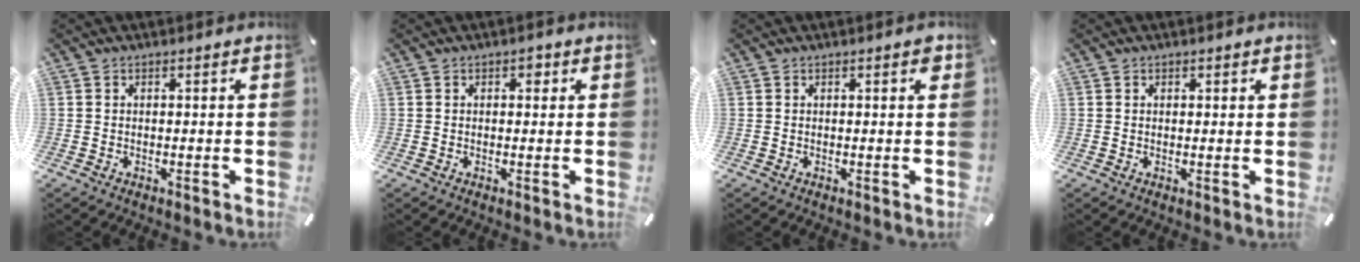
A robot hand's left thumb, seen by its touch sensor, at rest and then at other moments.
{"total": 1.7, "force": [0.5, 1.2, 1.1], "torque": [-0.008, 0.001, 0.003]}
{"total": 1.1, "force": [0.4, 0.4, 1.0], "torque": [-0.012, 0.001, 0.004]}
{"total": 0.7, "force": [0.3, 0.6, 0.3], "torque": [0.001, -0.001, 0.005]}